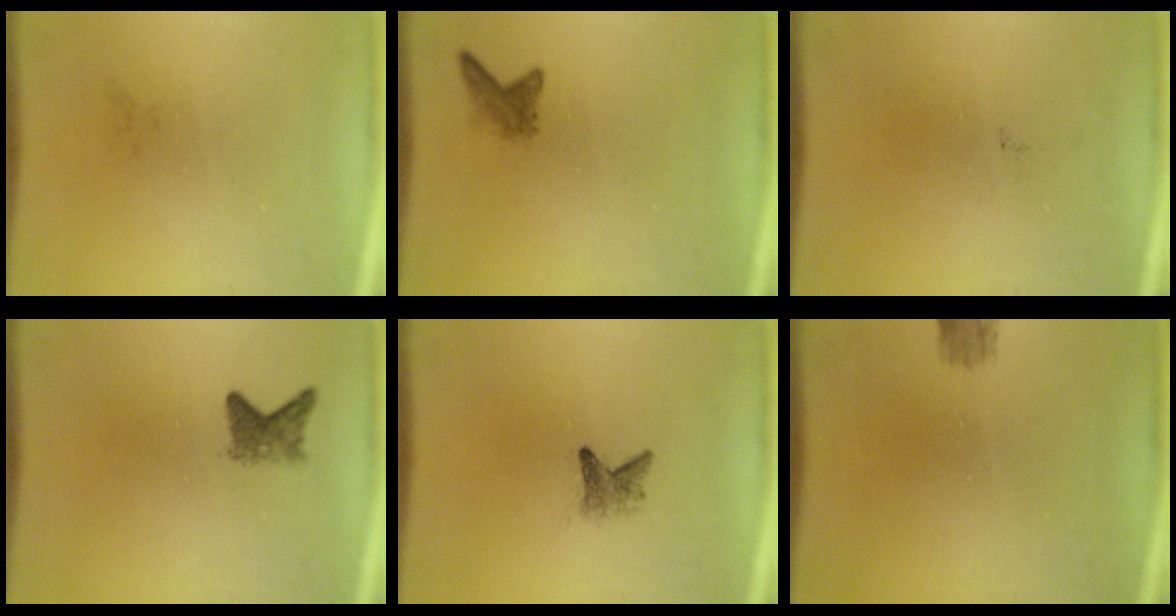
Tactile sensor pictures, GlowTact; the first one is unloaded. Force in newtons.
{"total": 1.7}
{"total": 0.0}
{"total": 2.3}
{"total": 2.0}
{"total": 2.3}